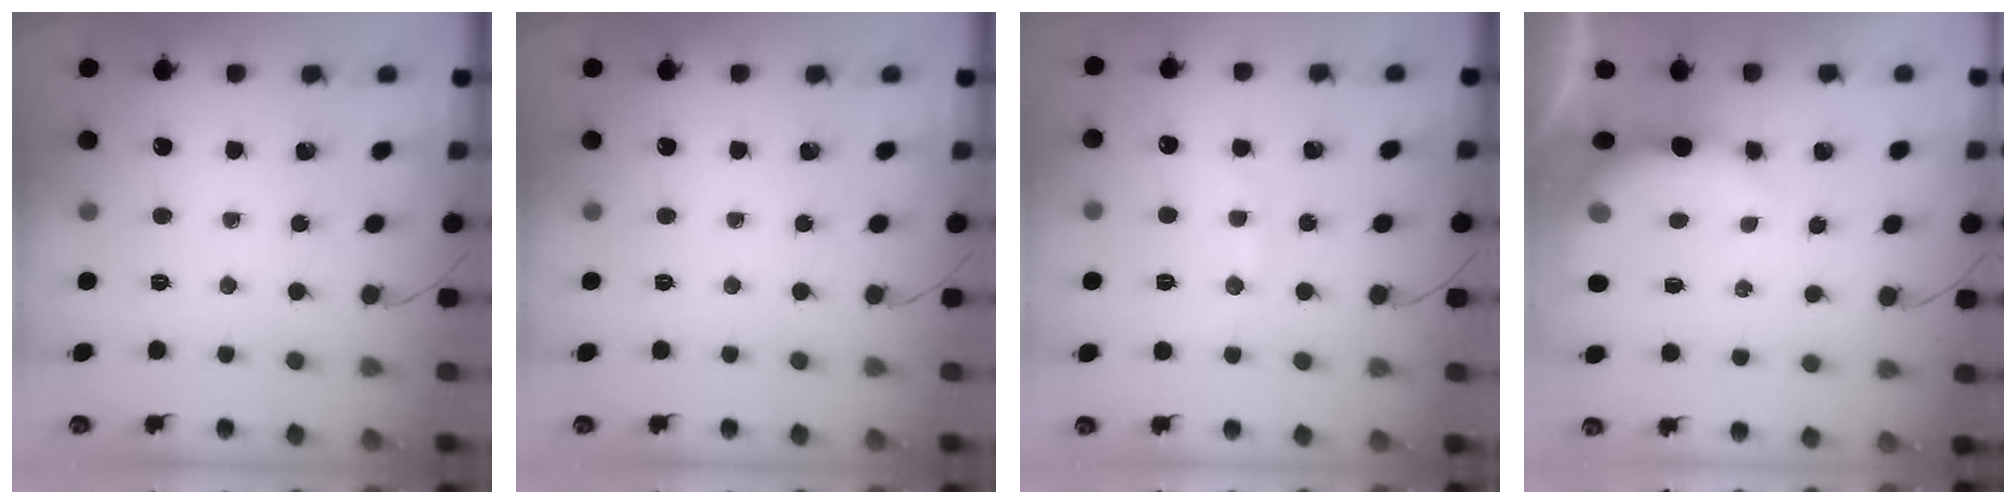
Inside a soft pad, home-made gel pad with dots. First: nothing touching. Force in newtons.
{"total": 0.0}
{"total": 6.9, "press": 6.8, "slide": 1.2}
{"total": 8.3, "press": 8.2, "slide": 1.4}